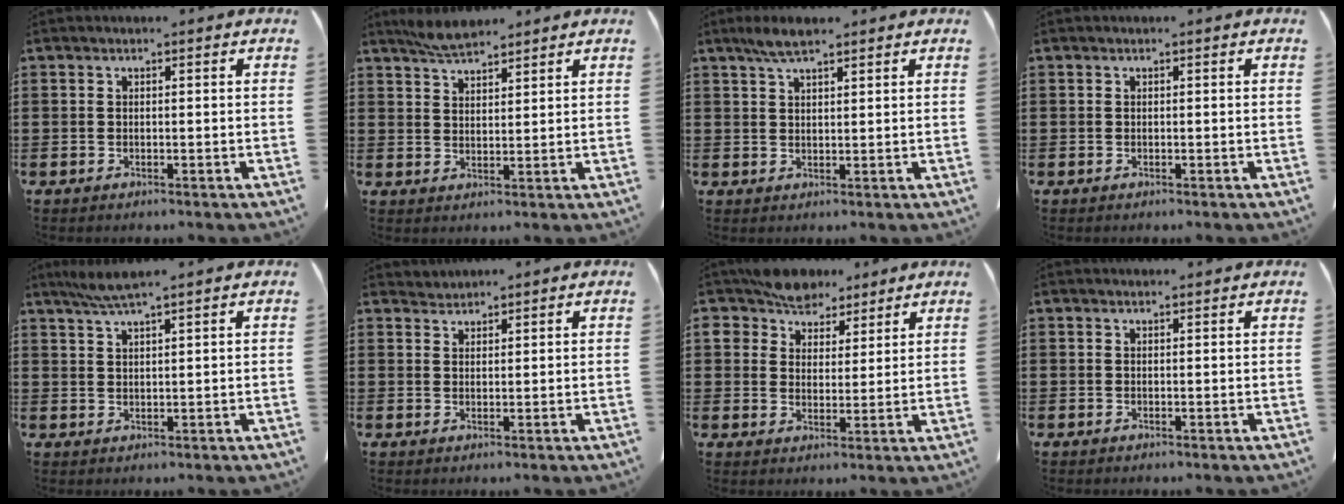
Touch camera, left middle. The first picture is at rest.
{"total": 4.0, "force": [3.6, 0.9, 1.5], "torque": [-0.039, -0.005, 0.066]}
{"total": 3.5, "force": [2.4, 1.0, 2.4], "torque": [-0.052, 0.004, 0.044]}
{"total": 0.0}
{"total": 3.3, "force": [2.7, -0.2, 2.0], "torque": [-0.045, -0.002, 0.049]}
{"total": 1.4, "force": [1.4, 0.1, -0.2], "torque": [0.000, 0.003, 0.028]}
{"total": 6.3, "force": [5.4, 3.1, 0.8], "torque": [-0.043, -0.009, 0.103]}
{"total": 0.6, "force": [0.5, 0.0, 0.2], "torque": [-0.005, 0.000, 0.011]}